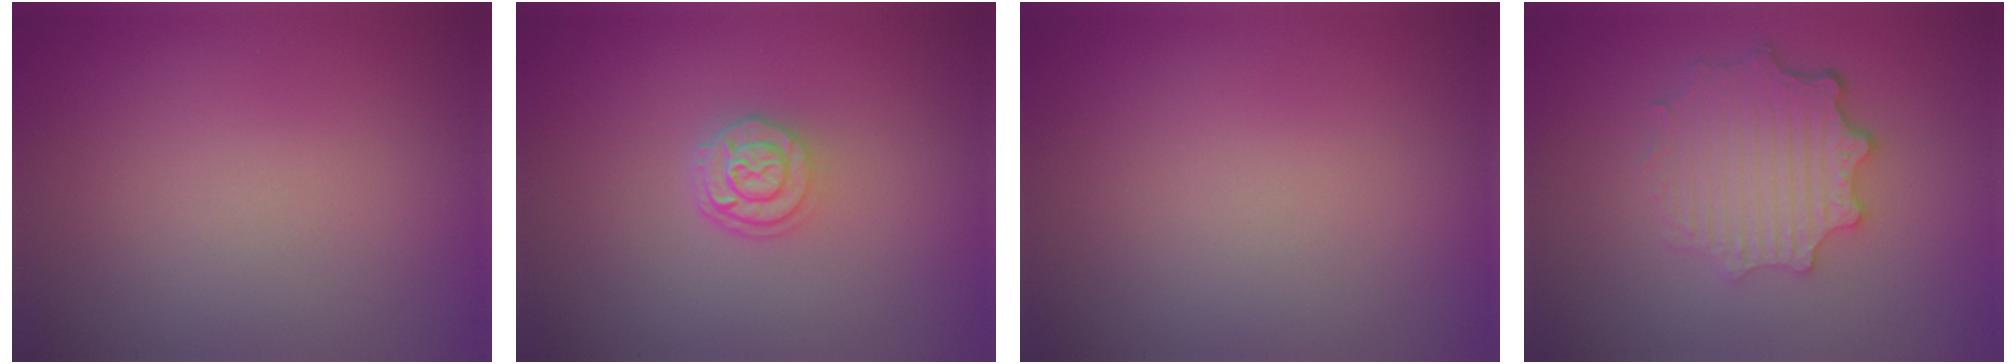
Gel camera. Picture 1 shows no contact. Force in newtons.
{"total": 2.7, "press": 2.1, "slide": 1.7}
{"total": 0.0}
{"total": 4.7, "press": 3.7, "slide": 2.9}